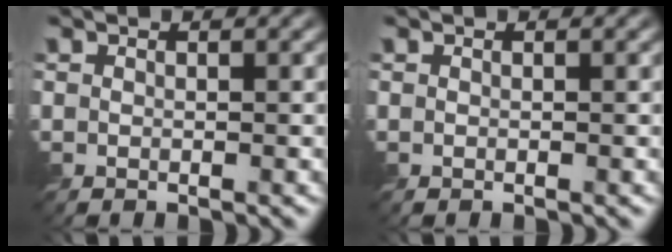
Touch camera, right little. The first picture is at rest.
{"total": 0.0}